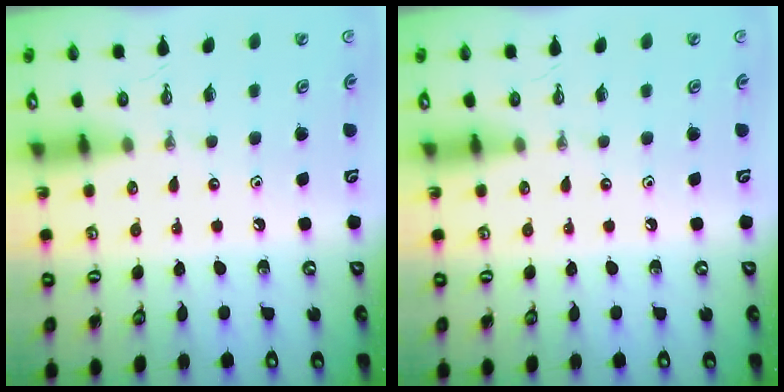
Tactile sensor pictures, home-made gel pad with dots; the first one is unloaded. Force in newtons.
{"total": 0.0}